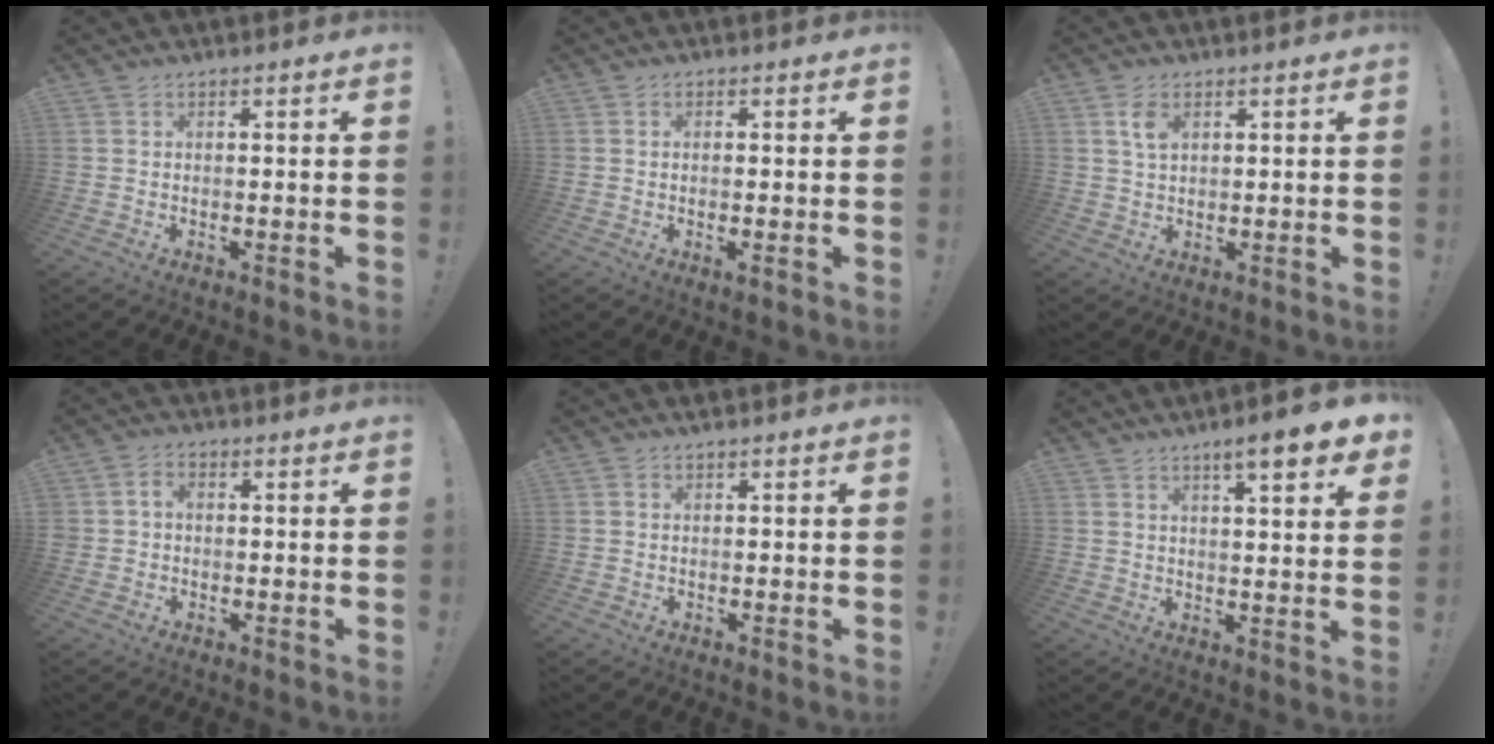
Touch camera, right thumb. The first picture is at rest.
{"total": 1.6, "force": [-0.2, 0.2, 1.6], "torque": [-0.018, -0.003, -0.005]}
{"total": 4.5, "force": [2.2, 2.4, 3.1], "torque": [-0.048, -0.008, 0.039]}
{"total": 2.7, "force": [-0.3, 2.2, 1.5], "torque": [-0.027, 0.008, -0.006]}
{"total": 0.0}
{"total": 8.5, "force": [5.1, 1.1, 6.6], "torque": [-0.076, -0.036, 0.078]}